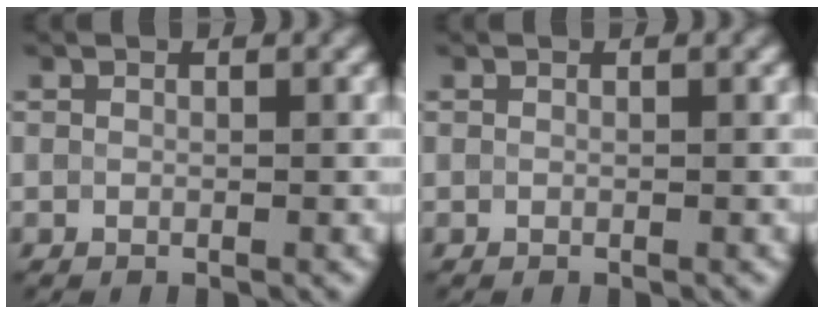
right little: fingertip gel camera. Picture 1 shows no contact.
{"total": 0.0}